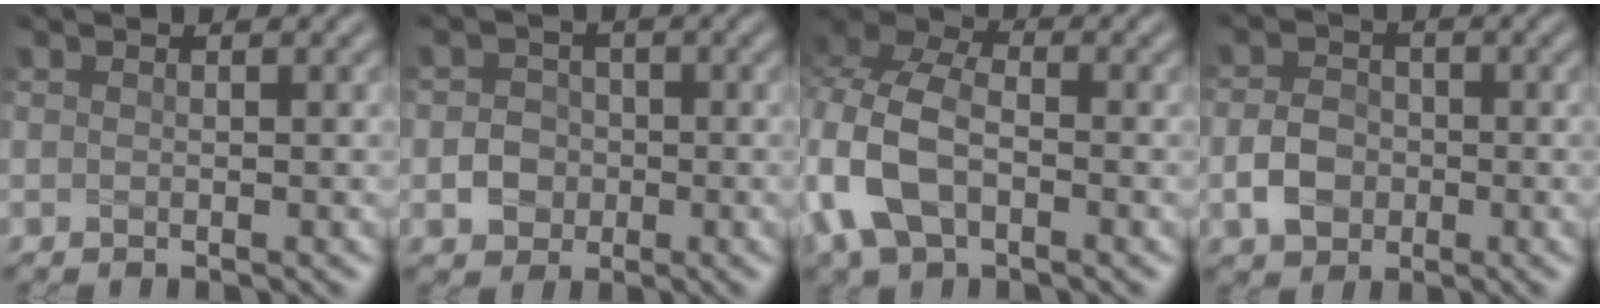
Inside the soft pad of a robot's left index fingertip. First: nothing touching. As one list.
[{"total": 2.6, "force": [-0.6, 2.3, 0.9], "torque": [0.002, 0.003, -0.019]}, {"total": 8.0, "force": [-2.1, 5.3, 5.6], "torque": [-0.154, -0.002, -0.053]}, {"total": 3.3, "force": [-1.0, 2.6, 1.8], "torque": [-0.032, 0.007, -0.023]}]